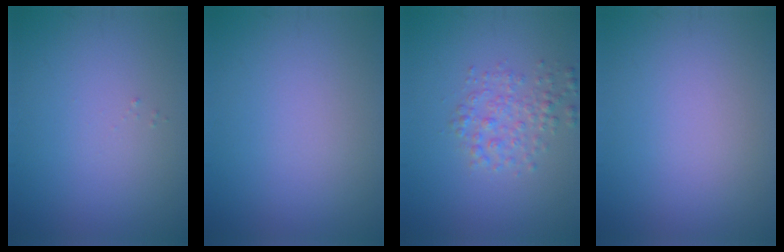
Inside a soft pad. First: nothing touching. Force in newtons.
{"total": 0.0}
{"total": 2.5, "press": 2.5, "slide": 0.1}
{"total": 0.0}